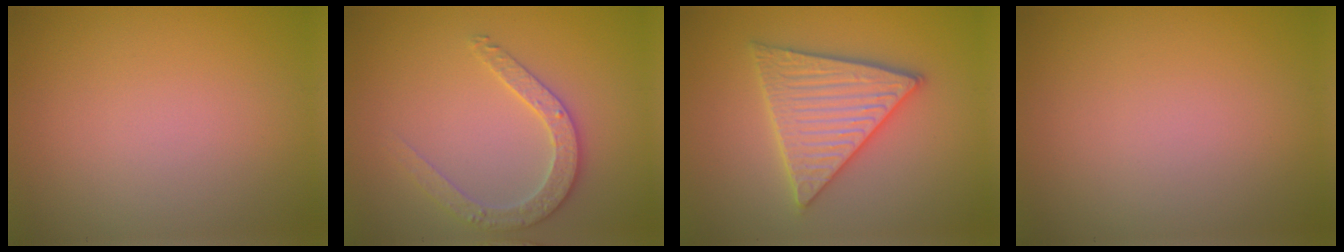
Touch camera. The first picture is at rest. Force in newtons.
{"total": 2.8, "press": 2.7, "slide": 0.5}
{"total": 5.7, "press": 5.6, "slide": 0.6}
{"total": 0.0}